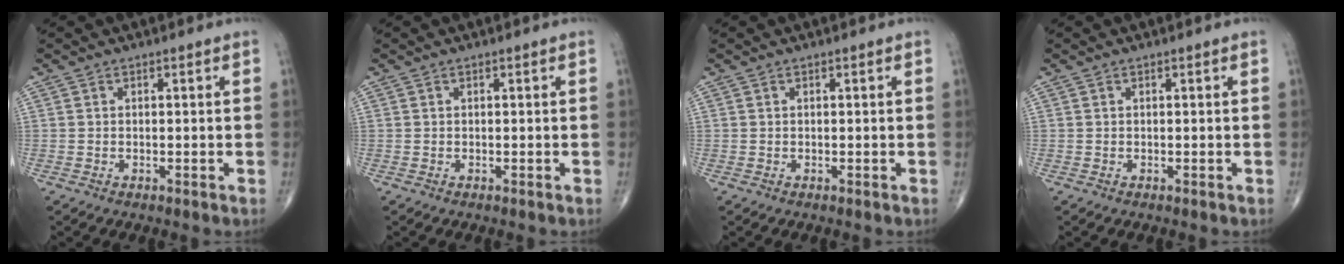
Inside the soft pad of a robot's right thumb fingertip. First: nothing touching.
{"total": 0.0}
{"total": 0.0}
{"total": 0.0}